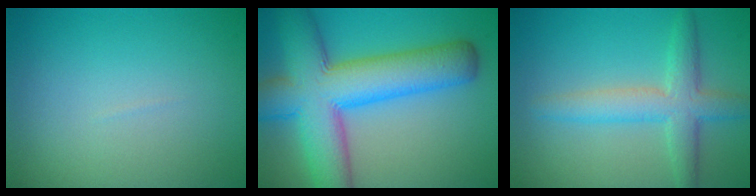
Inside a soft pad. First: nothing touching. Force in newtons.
{"total": 11.8, "press": 11.7, "slide": 0.6}
{"total": 4.4, "press": 4.4, "slide": 0.0}